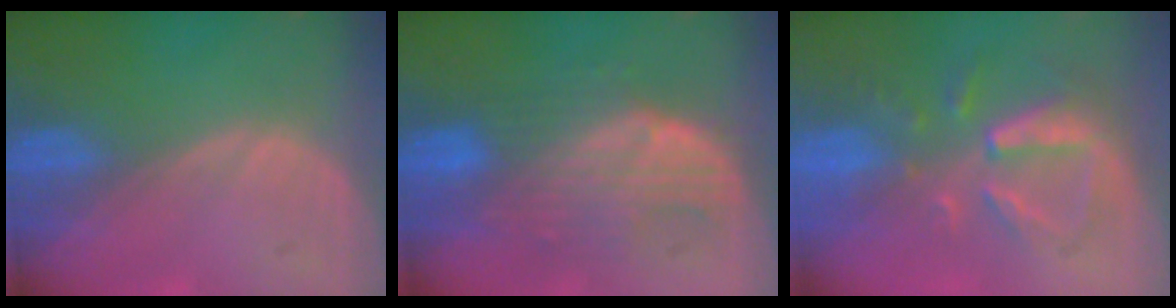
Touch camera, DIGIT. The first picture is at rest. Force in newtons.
{"total": 8.5, "press": 8.2, "slide": 2.3}
{"total": 8.2, "press": 7.4, "slide": 3.6}